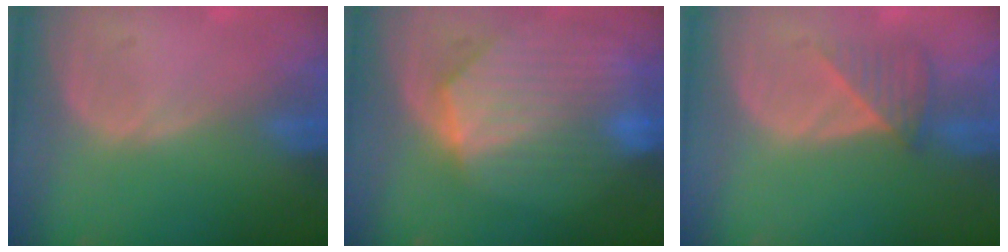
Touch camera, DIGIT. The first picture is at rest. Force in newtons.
{"total": 10.0, "press": 8.8, "slide": 4.7}
{"total": 3.5, "press": 3.5, "slide": 0.4}